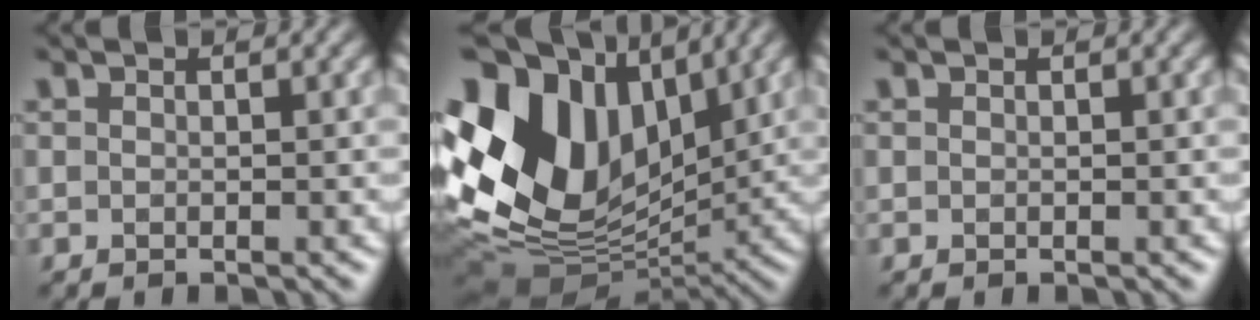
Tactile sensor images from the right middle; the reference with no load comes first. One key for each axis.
{"total": 15.7, "fx": 3.1, "fy": 11.2, "fz": 10.5, "tx": -0.244, "ty": 0.021, "tz": 0.057}
{"total": 0.0}